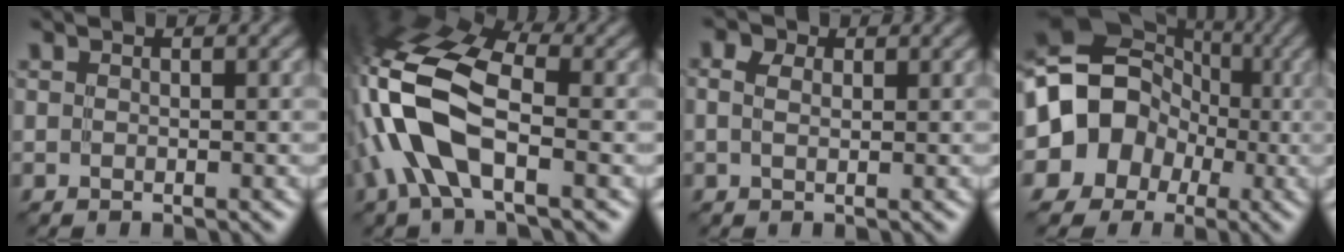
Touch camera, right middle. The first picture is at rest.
{"total": 11.3, "force": [-1.8, 5.2, 9.9], "torque": [-0.234, 0.015, -0.052]}
{"total": 3.0, "force": [1.3, 2.0, 1.9], "torque": [-0.029, 0.015, -0.005]}
{"total": 11.7, "force": [-1.5, 10.2, 5.4], "torque": [-0.076, 0.007, -0.060]}